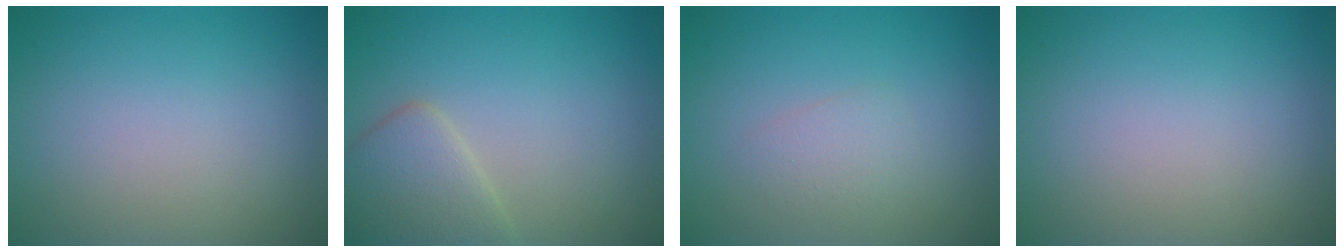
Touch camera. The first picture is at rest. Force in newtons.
{"total": 3.4, "press": 3.4, "slide": 0.2}
{"total": 1.4, "press": 1.4, "slide": 0.1}
{"total": 0.0}